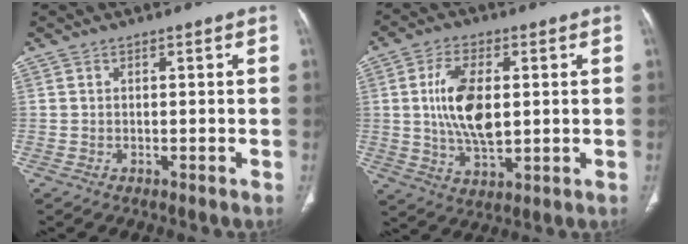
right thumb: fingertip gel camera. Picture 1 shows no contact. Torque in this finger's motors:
{"motor_torque": [1.69, 1.72, 1.12, -0.28, 0.11]}